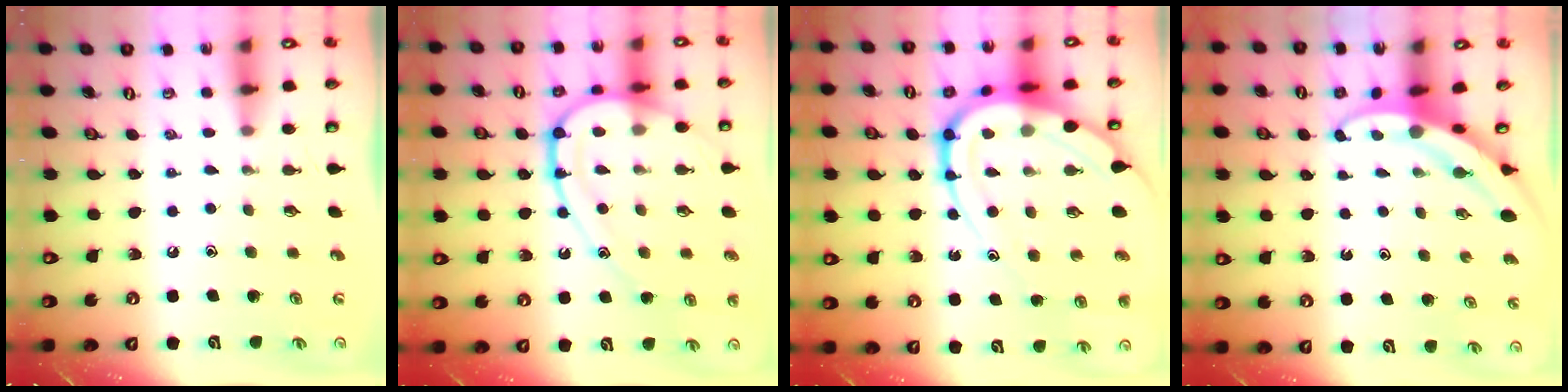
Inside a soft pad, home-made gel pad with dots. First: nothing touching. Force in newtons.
{"total": 16.0, "press": 16.0, "slide": 1.5}
{"total": 18.3, "press": 18.2, "slide": 1.9}
{"total": 3.3, "press": 3.3, "slide": 0.3}